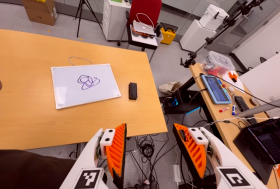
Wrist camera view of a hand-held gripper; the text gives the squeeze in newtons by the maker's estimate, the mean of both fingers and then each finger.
{"total": 0.0}